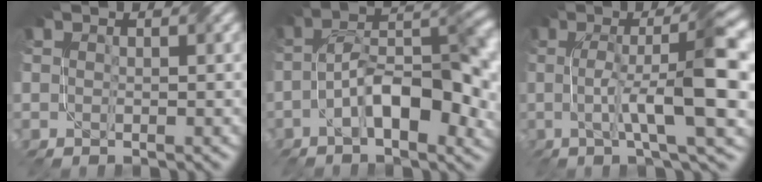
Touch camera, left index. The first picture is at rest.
{"total": 9.6, "force": [-3.1, 3.7, 8.3], "torque": [-0.127, 0.019, -0.055]}
{"total": 9.6, "force": [0.1, 1.7, 9.5], "torque": [-0.139, 0.009, 0.001]}